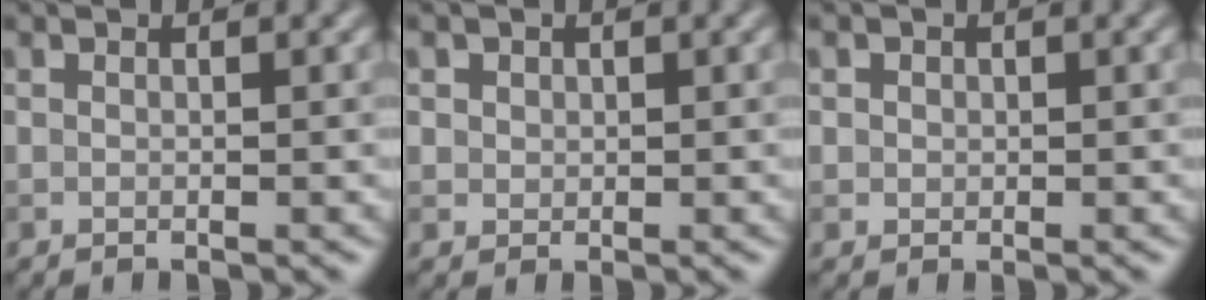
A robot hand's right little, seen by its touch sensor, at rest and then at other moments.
{"total": 2.0, "force": [1.0, 1.6, 0.7], "torque": [-0.018, 0.004, 0.023]}
{"total": 1.3, "force": [0.5, 1.1, 0.4], "torque": [-0.001, 0.002, 0.009]}